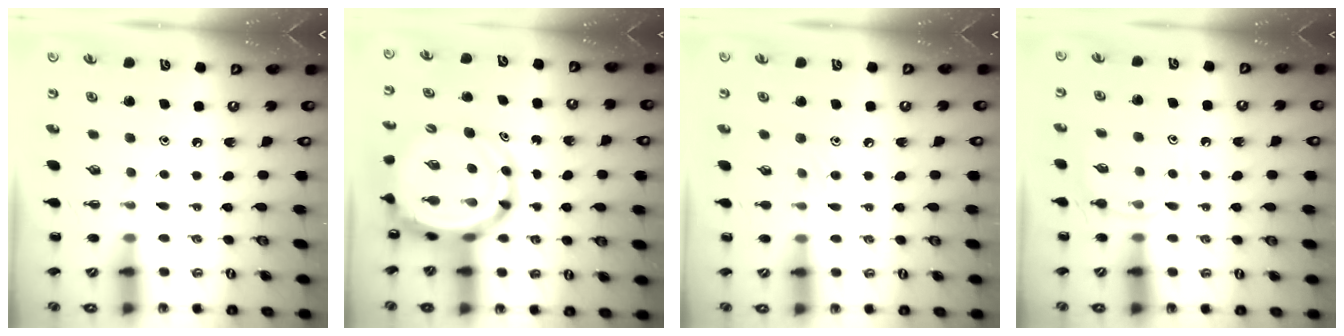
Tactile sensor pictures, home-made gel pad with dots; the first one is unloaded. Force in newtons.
{"total": 11.4, "press": 10.9, "slide": 3.2}
{"total": 6.7, "press": 6.3, "slide": 2.3}
{"total": 7.0, "press": 6.7, "slide": 1.8}